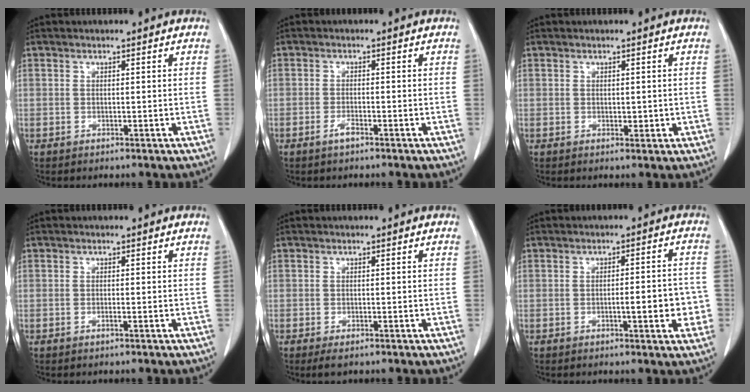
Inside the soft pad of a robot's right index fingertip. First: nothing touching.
{"total": 1.6, "force": [-1.1, 0.3, 1.2], "torque": [-0.023, 0.000, -0.022]}
{"total": 1.4, "force": [0.0, 0.8, 1.1], "torque": [-0.012, -0.002, 0.002]}
{"total": 0.6, "force": [-0.3, 0.0, 0.5], "torque": [-0.011, 0.000, -0.005]}
{"total": 1.8, "force": [-1.2, 0.5, 1.3], "torque": [-0.020, -0.004, -0.017]}
{"total": 5.0, "force": [-1.3, 1.3, 4.7], "torque": [-0.058, 0.005, -0.014]}